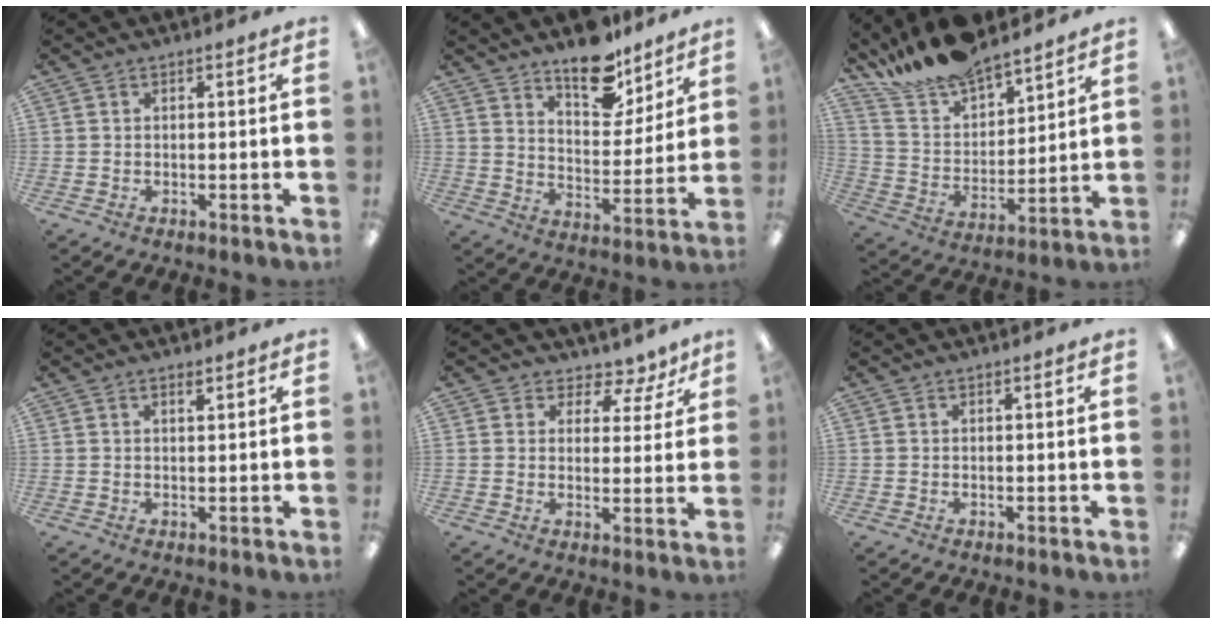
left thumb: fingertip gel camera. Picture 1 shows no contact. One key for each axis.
{"total": 13.3, "fx": 10.9, "fy": 5.7, "fz": 5.1, "tx": -0.065, "ty": -0.076, "tz": 0.197}
{"total": 14.6, "fx": 13.7, "fy": 3.8, "fz": 3.1, "tx": -0.086, "ty": -0.105, "tz": 0.254}
{"total": 1.1, "fx": 1.0, "fy": 0.1, "fz": 0.5, "tx": -0.012, "ty": -0.001, "tz": 0.018}
{"total": 5.7, "fx": 4.1, "fy": 3.4, "fz": 2.1, "tx": -0.028, "ty": -0.035, "tz": 0.069}
{"total": 0.0}